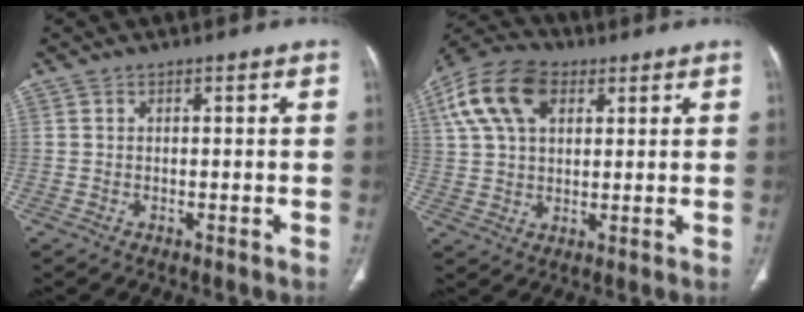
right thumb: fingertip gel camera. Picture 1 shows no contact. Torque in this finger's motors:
{"motor_torque": [-0.47, 0.74, 0.40, -0.38, 0.36]}